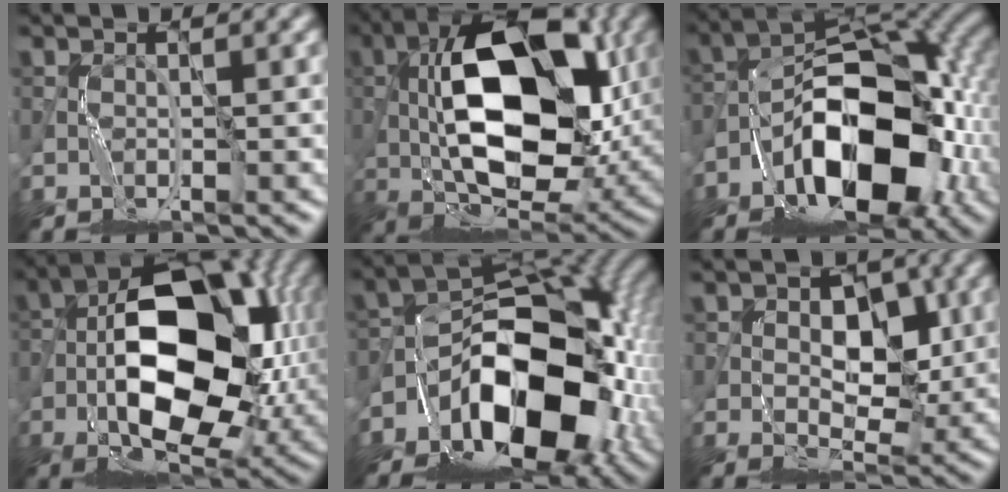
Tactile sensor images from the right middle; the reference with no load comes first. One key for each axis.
{"total": 14.7, "fx": 0.6, "fy": 7.7, "fz": 12.5, "tx": -0.209, "ty": 0.020, "tz": 0.004}
{"total": 12.5, "fx": -4.9, "fy": 6.6, "fz": 9.4, "tx": -0.147, "ty": -0.002, "tz": -0.084}
{"total": 15.0, "fx": -2.4, "fy": 8.5, "fz": 12.1, "tx": -0.189, "ty": 0.003, "tz": -0.052}
{"total": 14.0, "fx": -5.6, "fy": 8.0, "fz": 10.0, "tx": -0.141, "ty": -0.006, "tz": -0.098}
{"total": 5.5, "fx": 0.2, "fy": 4.0, "fz": 3.8, "tx": -0.032, "ty": 0.000, "tz": 0.005}